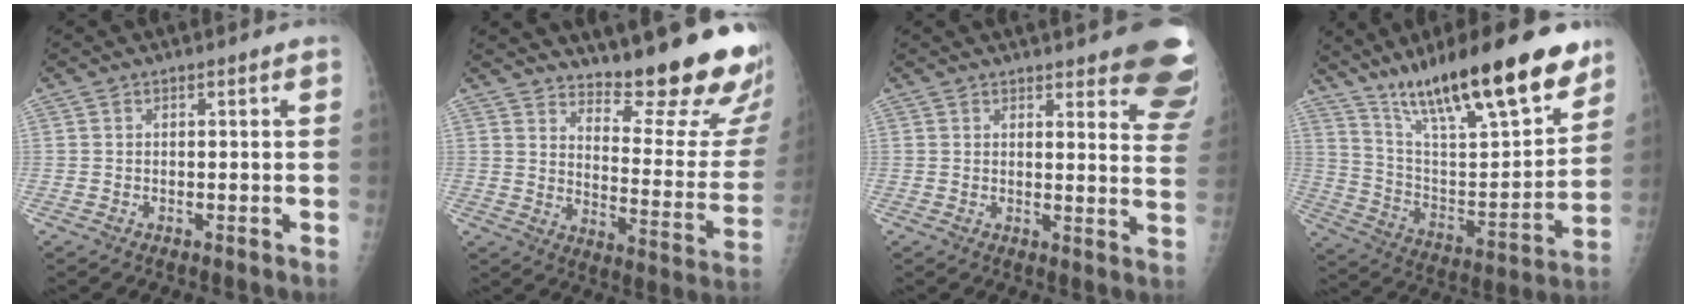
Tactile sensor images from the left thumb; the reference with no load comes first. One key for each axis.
{"total": 22.4, "fx": 17.9, "fy": 4.7, "fz": 12.6, "tx": -0.142, "ty": -0.160, "tz": 0.233}
{"total": 15.0, "fx": 11.4, "fy": 3.9, "fz": 8.9, "tx": -0.072, "ty": -0.065, "tz": 0.113}
{"total": 27.2, "fx": 18.8, "fy": 6.2, "fz": 18.6, "tx": -0.275, "ty": -0.062, "tz": 0.318}